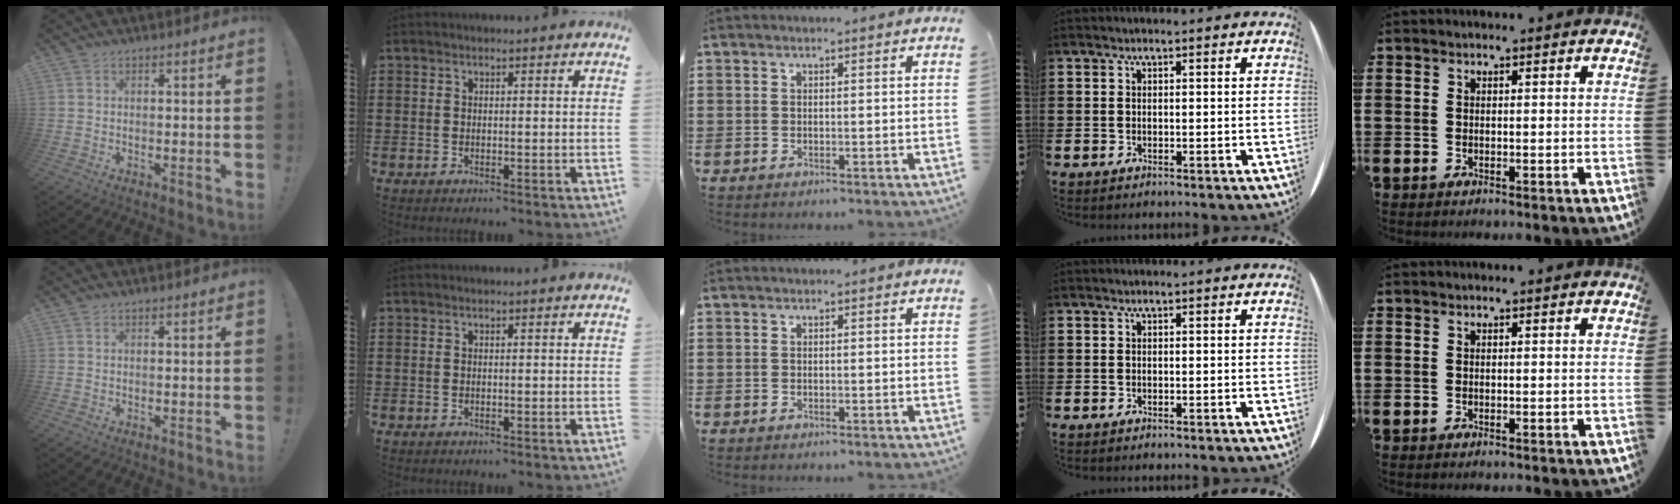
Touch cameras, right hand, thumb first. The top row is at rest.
{}